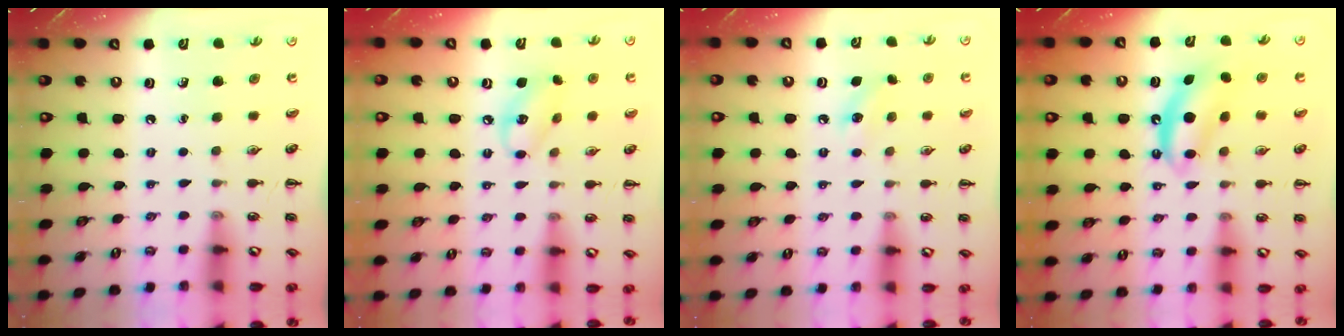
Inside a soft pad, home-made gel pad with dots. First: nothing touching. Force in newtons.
{"total": 7.7, "press": 7.7, "slide": 1.0}
{"total": 7.1, "press": 6.9, "slide": 1.9}
{"total": 6.8, "press": 6.7, "slide": 1.1}